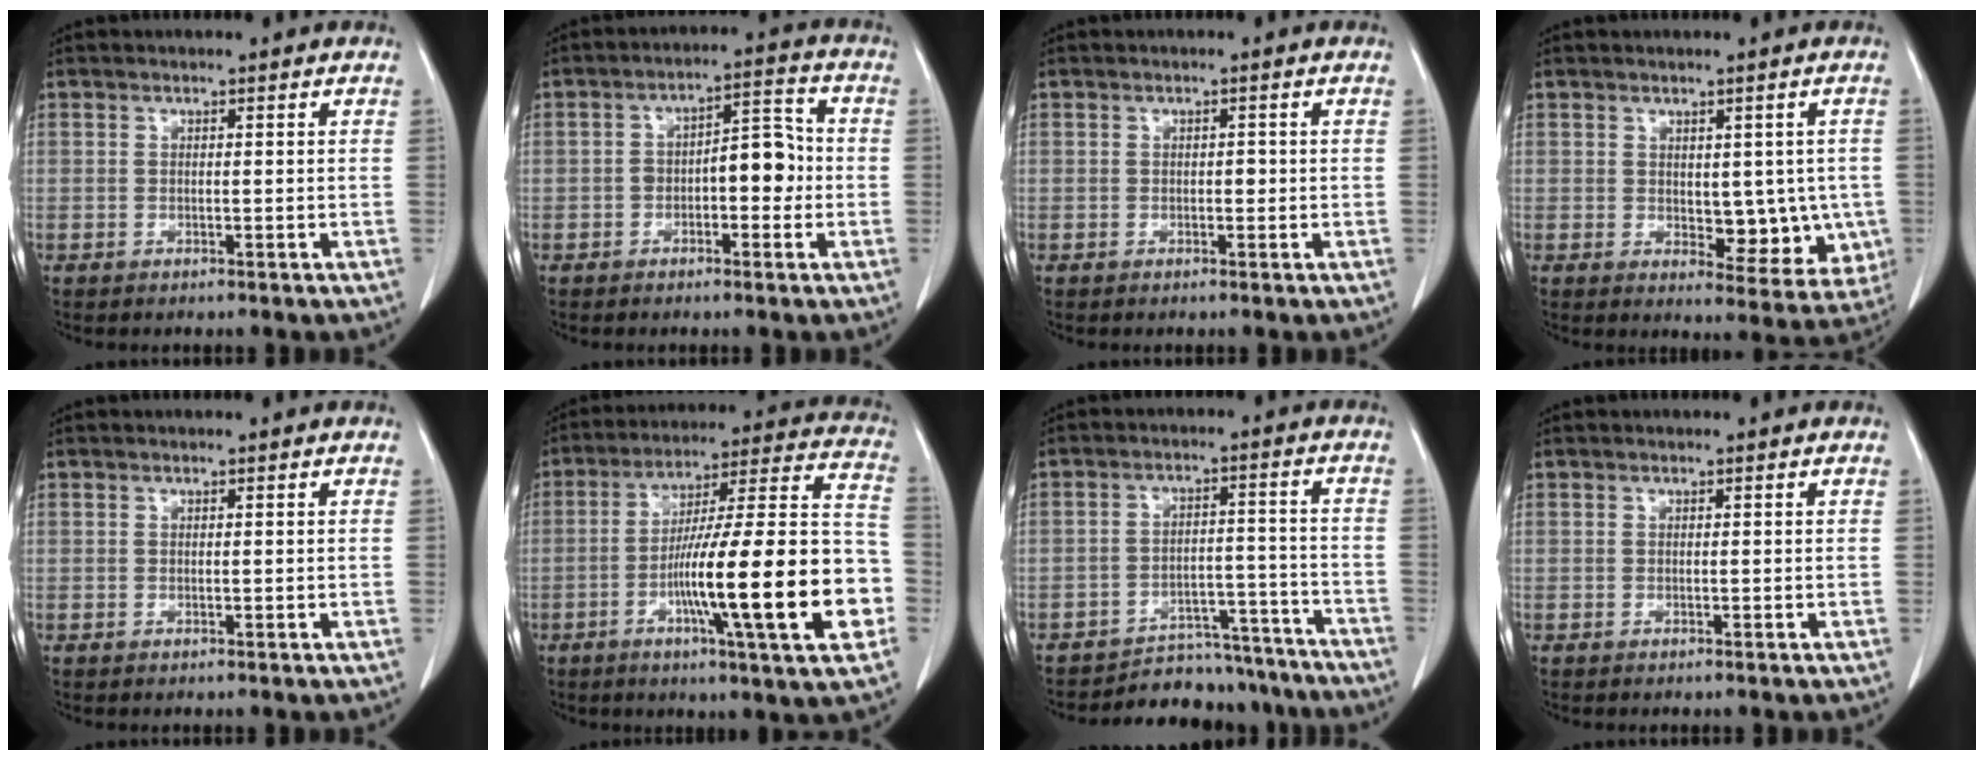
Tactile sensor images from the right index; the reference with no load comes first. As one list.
[{"total": 6.8, "force": [-1.3, 3.0, 6.0], "torque": [-0.089, 0.034, -0.021]}, {"total": 0.8, "force": [-0.1, 0.5, 0.6], "torque": [-0.005, 0.002, -0.002]}, {"total": 8.0, "force": [-0.4, 4.5, 6.6], "torque": [-0.056, -0.004, 0.006]}, {"total": 0.0}, {"total": 23.5, "force": [-6.7, 1.1, 22.5], "torque": [-0.298, 0.004, -0.106]}, {"total": 13.7, "force": [-13.0, 4.2, 1.1], "torque": [0.004, 0.036, -0.171]}, {"total": 0.0}]